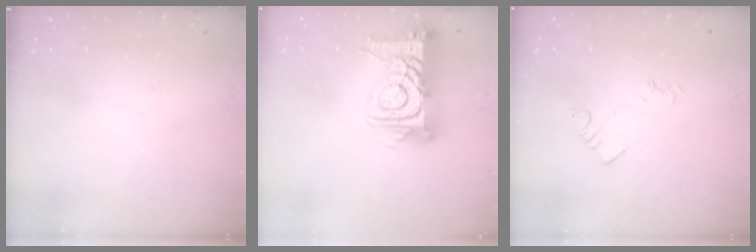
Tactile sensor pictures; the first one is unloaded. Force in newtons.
{"total": 14.6, "press": 14.5, "slide": 1.7}
{"total": 2.3, "press": 2.3, "slide": 0.3}